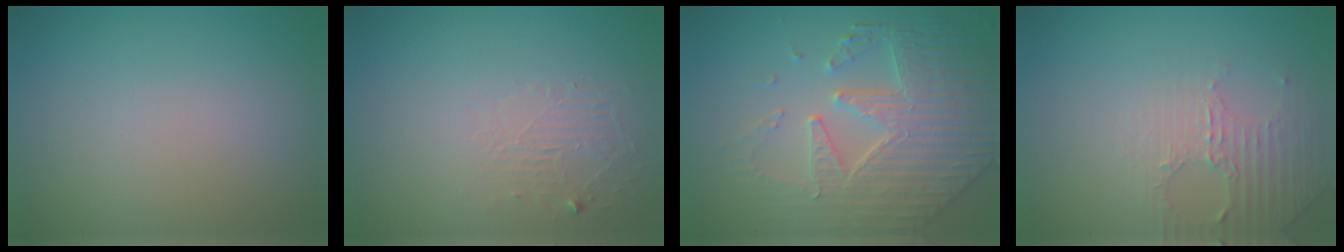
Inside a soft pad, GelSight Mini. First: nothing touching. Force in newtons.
{"total": 1.4, "press": 0.1, "slide": 1.4}
{"total": 6.8, "press": 5.5, "slide": 4.0}
{"total": 3.0, "press": 2.9, "slide": 0.7}